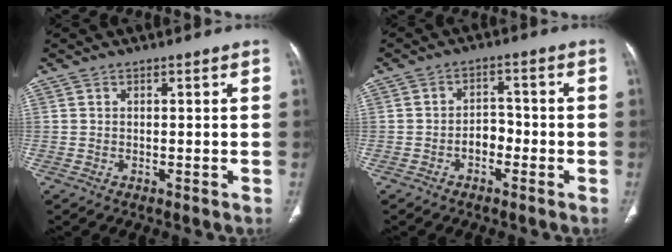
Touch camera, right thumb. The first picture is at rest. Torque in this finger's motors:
{"motor_torque": [0.43, 0.49, 0.65, -0.22, -0.02]}